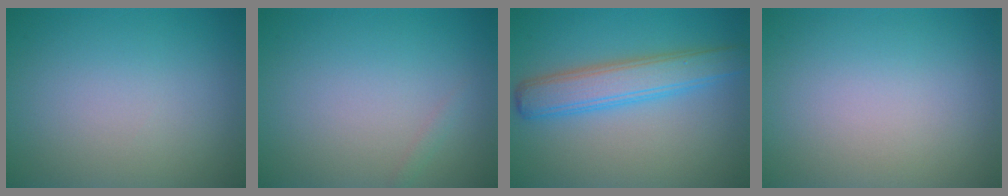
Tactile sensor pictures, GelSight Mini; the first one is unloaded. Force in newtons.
{"total": 0.5, "press": 0.5, "slide": 0.0}
{"total": 4.8, "press": 4.8, "slide": 0.1}
{"total": 0.0}